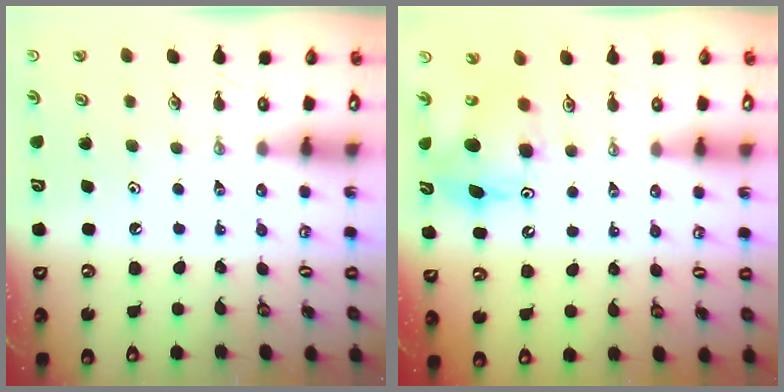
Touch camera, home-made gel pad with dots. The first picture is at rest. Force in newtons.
{"total": 8.8, "press": 8.8, "slide": 0.3}